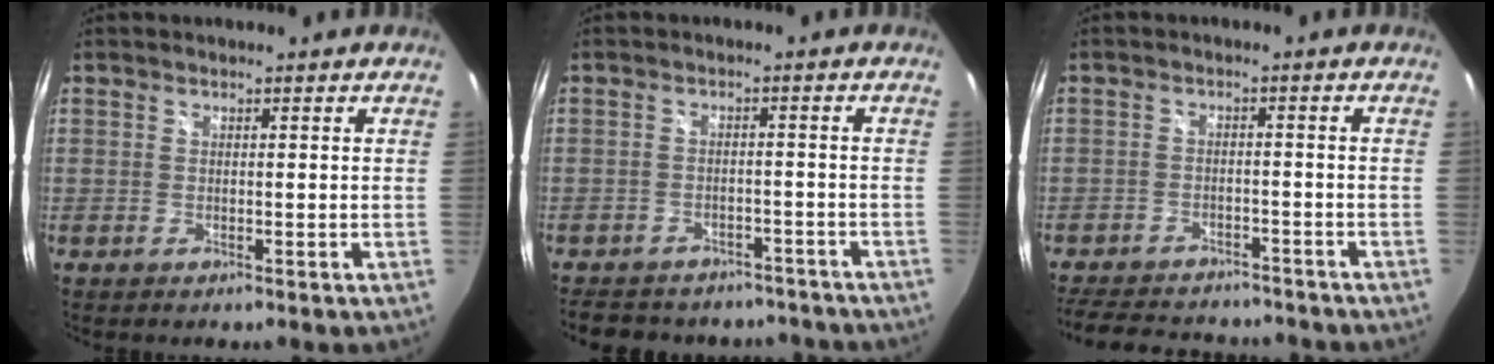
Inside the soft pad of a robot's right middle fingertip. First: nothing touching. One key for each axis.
{"total": 15.3, "fx": -12.7, "fy": 6.7, "fz": 5.2, "tx": -0.115, "ty": 0.012, "tz": -0.159}
{"total": 14.8, "fx": -12.5, "fy": 5.8, "fz": 5.4, "tx": -0.128, "ty": 0.014, "tz": -0.175}